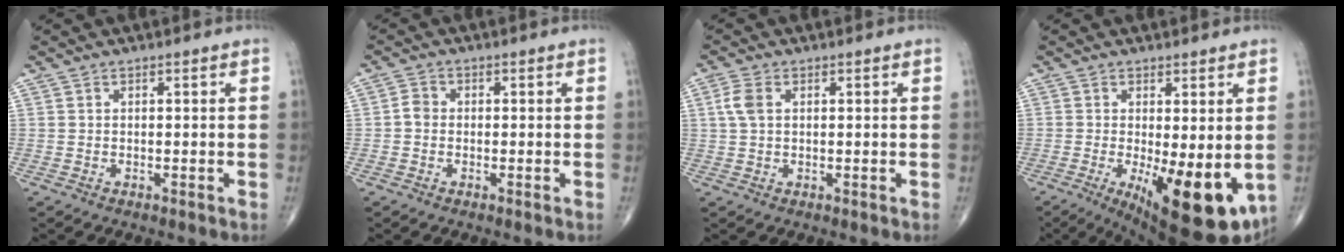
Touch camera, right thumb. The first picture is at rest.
{"total": 2.1, "force": [-0.4, 1.7, 1.1], "torque": [-0.014, 0.005, -0.012]}
{"total": 3.5, "force": [0.9, 2.1, 2.7], "torque": [-0.068, 0.008, 0.016]}
{"total": 15.3, "force": [-3.6, 5.3, 13.9], "torque": [-0.174, -0.029, -0.033]}